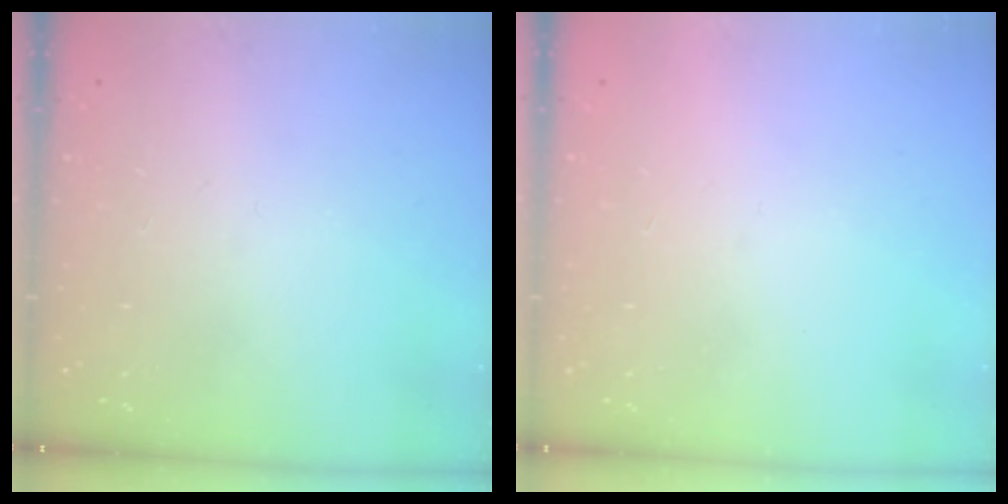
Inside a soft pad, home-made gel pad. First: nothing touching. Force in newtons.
{"total": 1.5, "press": 1.5, "slide": 0.1}